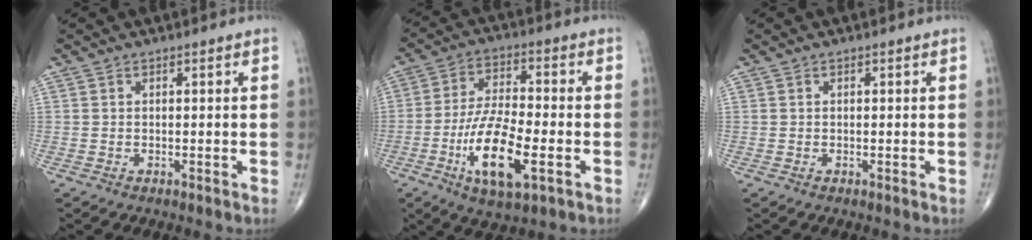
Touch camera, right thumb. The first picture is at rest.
{"total": 14.1, "force": [-4.7, 4.8, 12.4], "torque": [-0.230, 0.011, -0.081]}
{"total": 0.0}